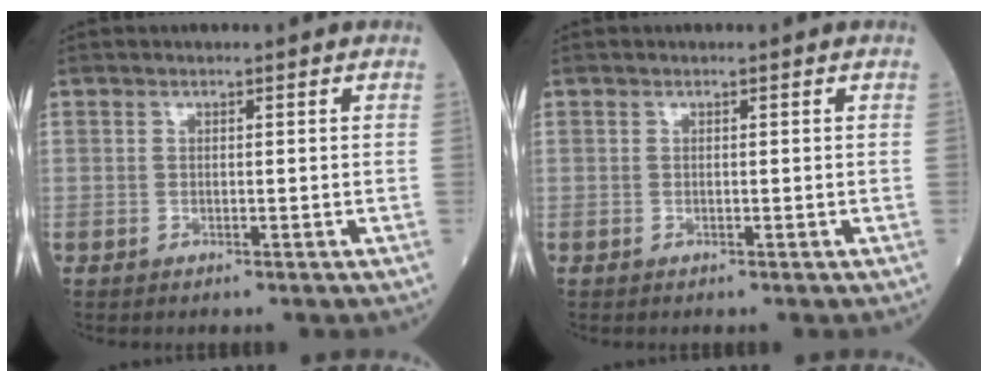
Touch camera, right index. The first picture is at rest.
{"total": 0.0}